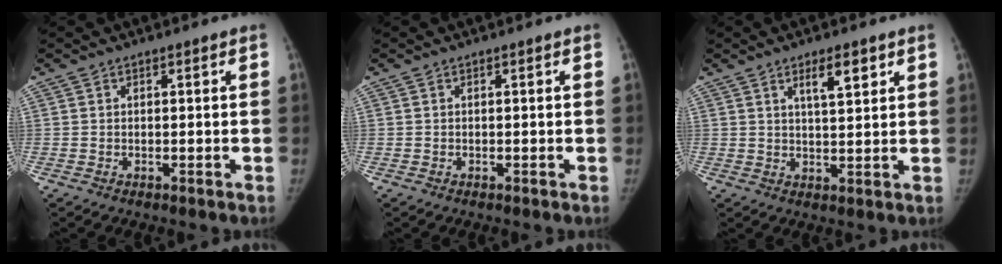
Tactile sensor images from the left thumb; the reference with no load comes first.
{"total": 0.0}
{"total": 5.4, "force": [3.0, 1.6, 4.2], "torque": [-0.058, -0.020, 0.050]}